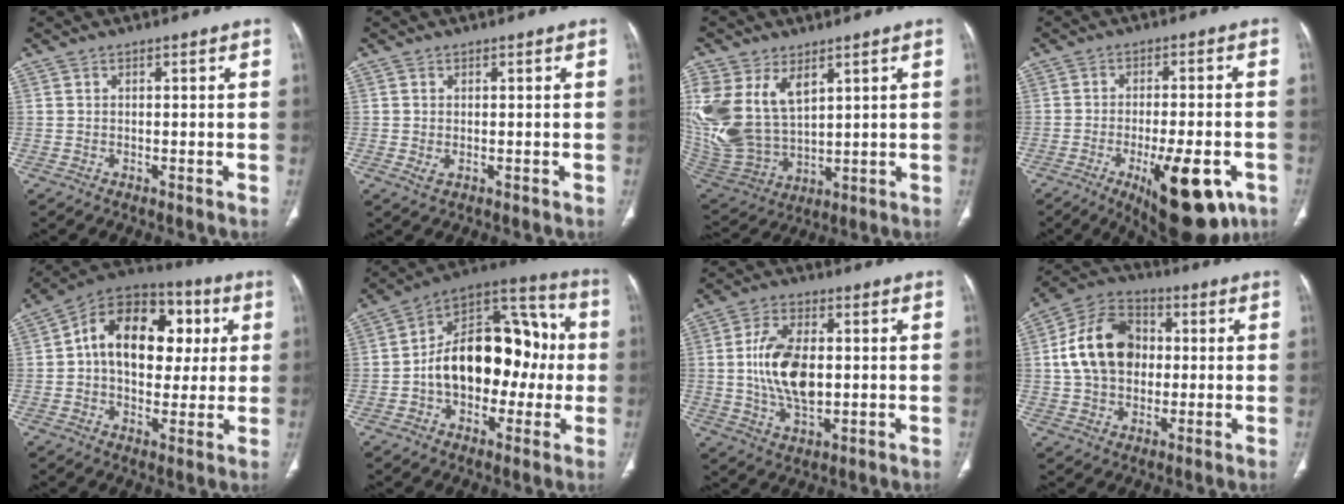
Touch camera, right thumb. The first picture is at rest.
{"total": 1.5, "force": [-0.2, 0.9, 1.1], "torque": [-0.026, -0.003, 0.000]}
{"total": 19.6, "force": [7.2, 12.3, 13.5], "torque": [-0.296, -0.021, 0.162]}
{"total": 16.1, "force": [-7.0, 5.9, 13.3], "torque": [-0.156, 0.014, -0.085]}
{"total": 20.0, "force": [3.3, 13.5, 14.4], "torque": [-0.189, 0.022, 0.044]}
{"total": 22.8, "force": [-1.2, 14.5, 17.6], "torque": [-0.237, 0.056, -0.017]}
{"total": 13.0, "force": [0.4, 7.2, 10.8], "torque": [-0.196, 0.000, 0.013]}
{"total": 15.7, "force": [1.3, 11.7, 10.4], "torque": [-0.159, 0.023, 0.016]}